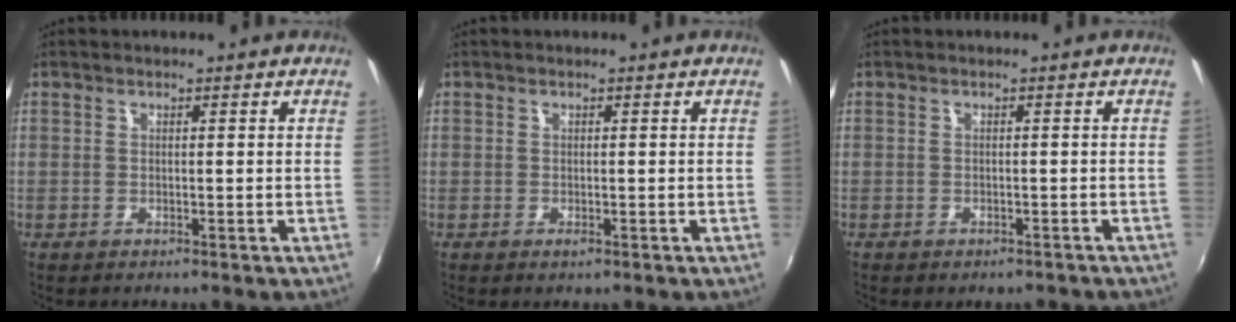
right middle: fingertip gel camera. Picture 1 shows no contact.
{"total": 0.7, "force": [-0.4, 0.3, 0.5], "torque": [-0.009, -0.003, -0.006]}
{"total": 2.9, "force": [-2.4, 1.3, 1.1], "torque": [-0.023, -0.014, -0.031]}